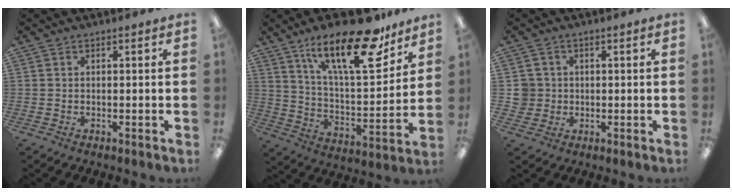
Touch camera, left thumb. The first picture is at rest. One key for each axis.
{"total": 24.3, "fx": 15.9, "fy": 8.1, "fz": 16.6, "tx": -0.256, "ty": -0.094, "tz": 0.261}
{"total": 4.5, "fx": 0.3, "fy": 4.4, "fz": 0.7, "tx": -0.023, "ty": 0.005, "tz": 0.005}